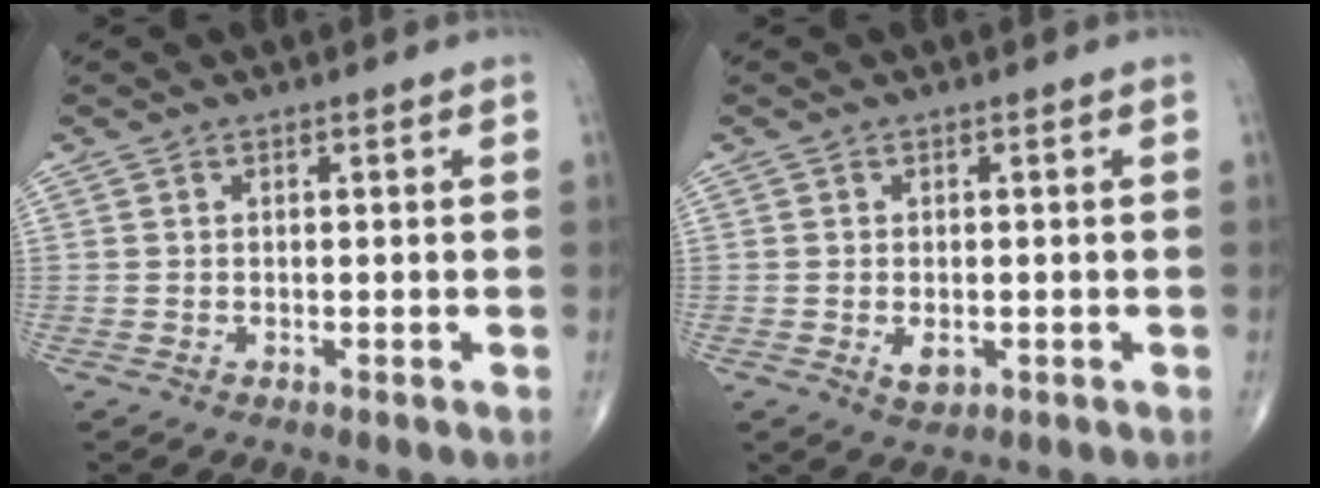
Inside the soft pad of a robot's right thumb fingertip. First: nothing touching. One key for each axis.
{"total": 2.5, "fx": -0.6, "fy": 1.6, "fz": 1.9, "tx": -0.026, "ty": -0.003, "tz": -0.005}